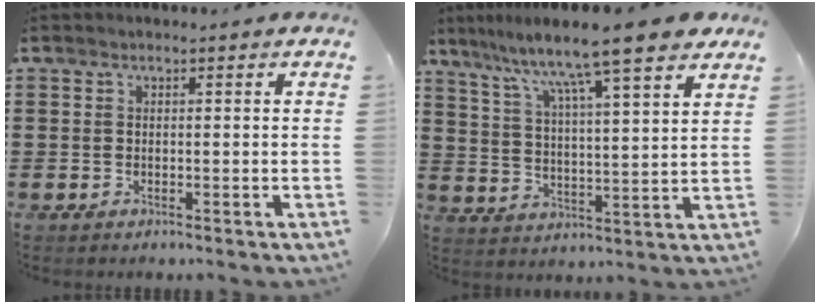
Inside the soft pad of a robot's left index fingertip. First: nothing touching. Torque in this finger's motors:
{"motor_torque": [2.03, -0.11, 1.05, 0.21]}